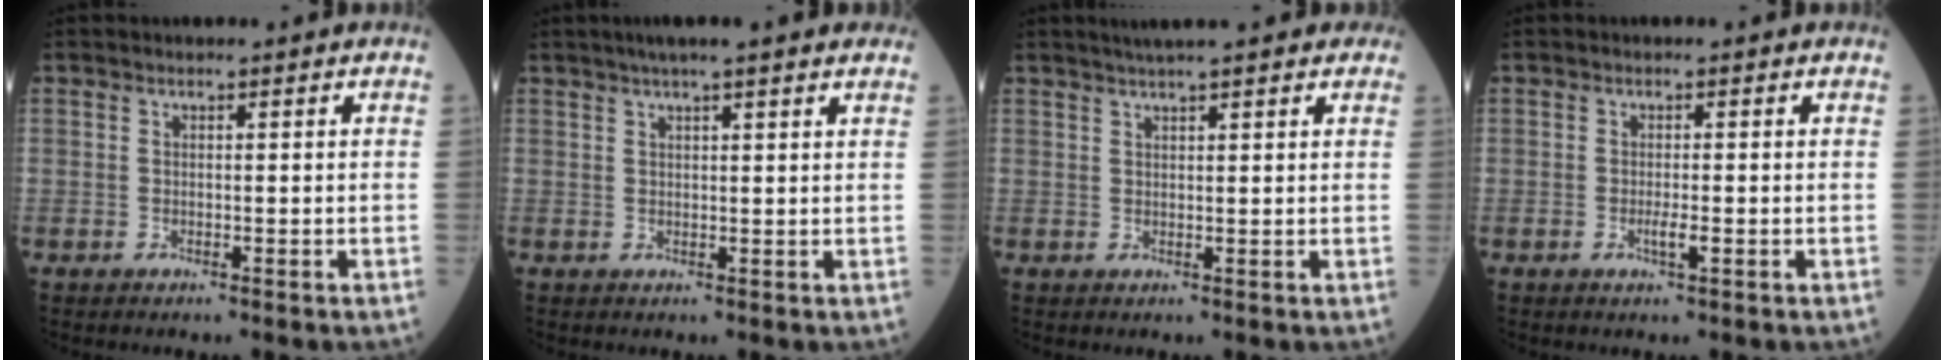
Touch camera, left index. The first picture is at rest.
{"total": 10.9, "force": [8.8, 1.3, 6.3], "torque": [-0.085, 0.034, 0.107]}
{"total": 8.7, "force": [6.9, 1.5, 5.1], "torque": [-0.069, 0.032, 0.086]}
{"total": 1.6, "force": [-0.6, 0.1, 1.5], "torque": [-0.032, -0.002, -0.009]}